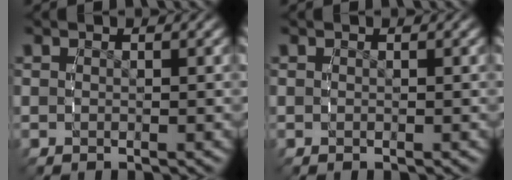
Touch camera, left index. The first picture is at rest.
{"total": 0.0}